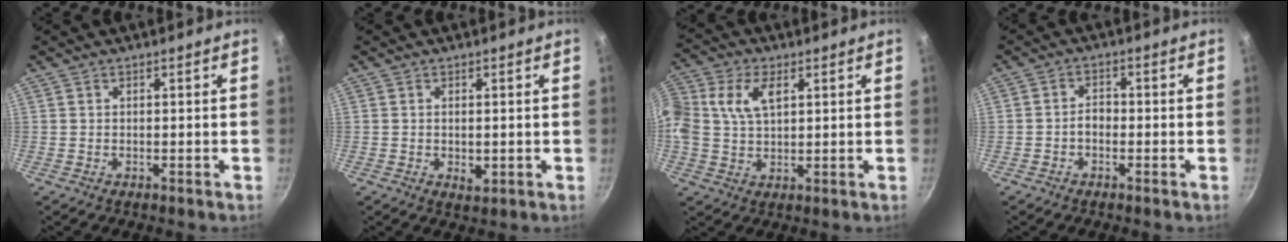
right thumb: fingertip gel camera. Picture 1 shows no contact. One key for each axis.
{"total": 2.4, "fx": -0.2, "fy": 1.4, "fz": 2.0, "tx": -0.030, "ty": -0.006, "tz": -0.001}
{"total": 11.5, "fx": 3.3, "fy": 7.6, "fz": 8.0, "tx": -0.167, "ty": 0.021, "tz": 0.056}
{"total": 2.6, "fx": -1.0, "fy": 1.8, "fz": 1.7, "tx": -0.017, "ty": 0.018, "tz": -0.021}